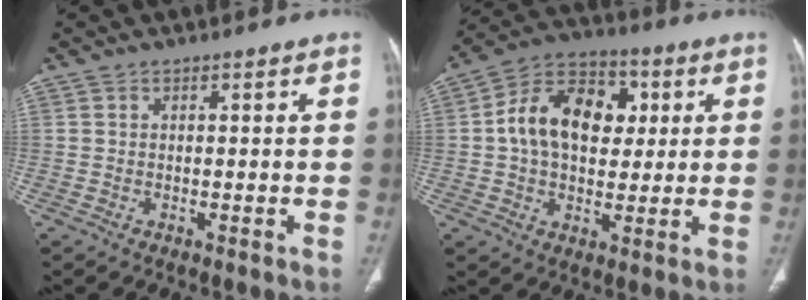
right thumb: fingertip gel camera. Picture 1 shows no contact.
{"total": 15.9, "force": [2.6, 11.0, 11.1], "torque": [-0.151, 0.018, 0.035]}